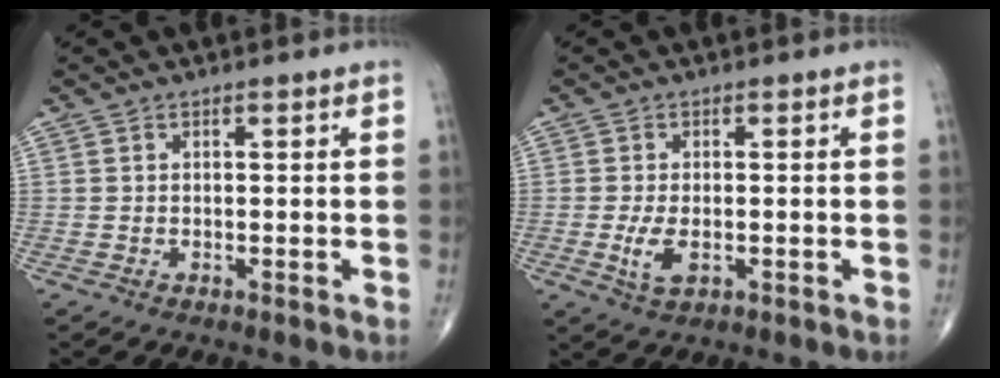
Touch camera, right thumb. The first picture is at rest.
{"total": 4.1, "force": [-0.9, 2.0, 3.4], "torque": [-0.070, -0.006, -0.014]}